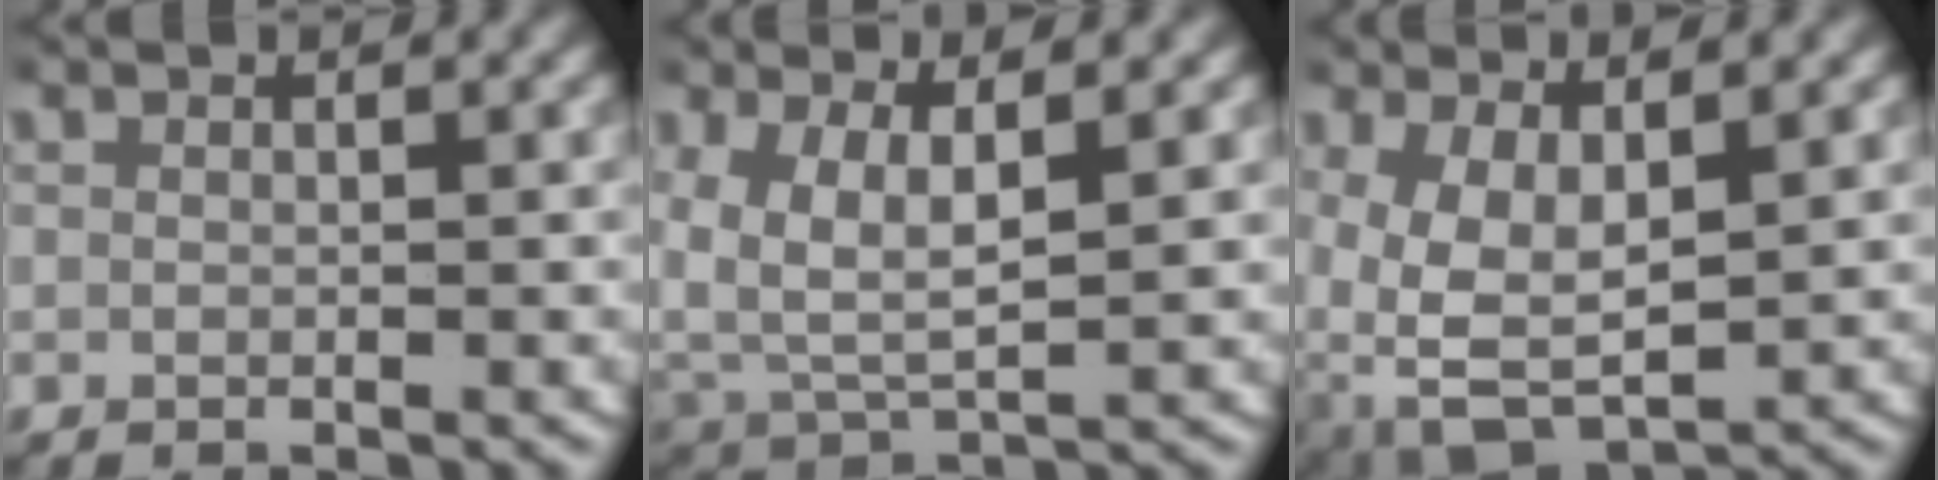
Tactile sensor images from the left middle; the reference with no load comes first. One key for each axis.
{"total": 5.6, "fx": 1.6, "fy": 3.7, "fz": 3.8, "tx": -0.096, "ty": -0.022, "tz": 0.039}
{"total": 6.2, "fx": -1.0, "fy": 4.2, "fz": 4.4, "tx": -0.112, "ty": -0.049, "tz": 0.005}